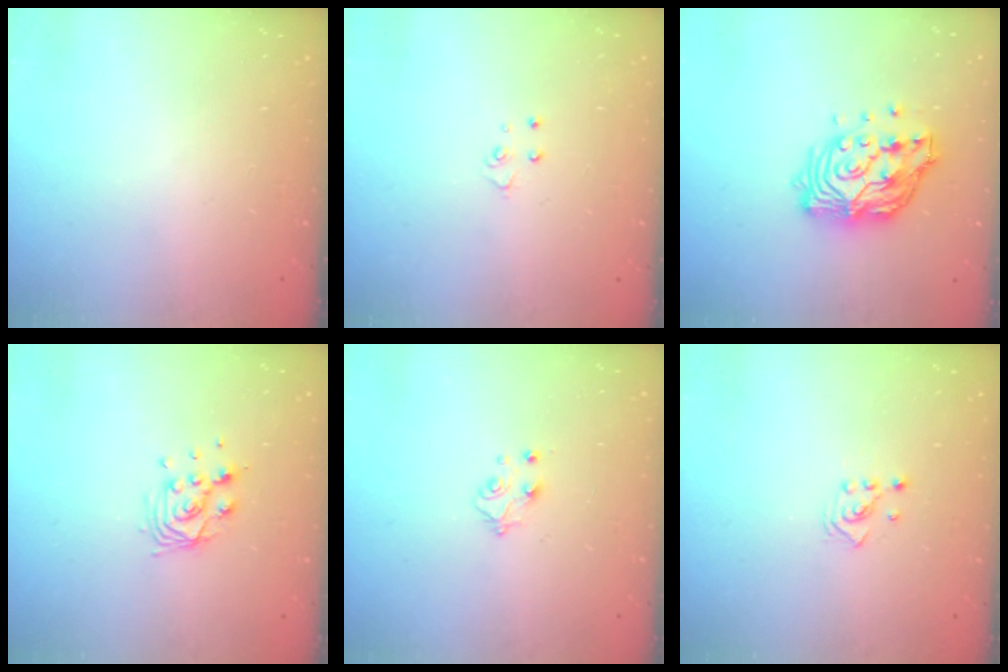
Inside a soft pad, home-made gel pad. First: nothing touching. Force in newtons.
{"total": 3.2, "press": 3.2, "slide": 0.3}
{"total": 14.1, "press": 14.0, "slide": 1.3}
{"total": 8.9, "press": 8.9, "slide": 1.0}
{"total": 4.4, "press": 4.4, "slide": 0.5}
{"total": 2.1, "press": 2.1, "slide": 0.3}